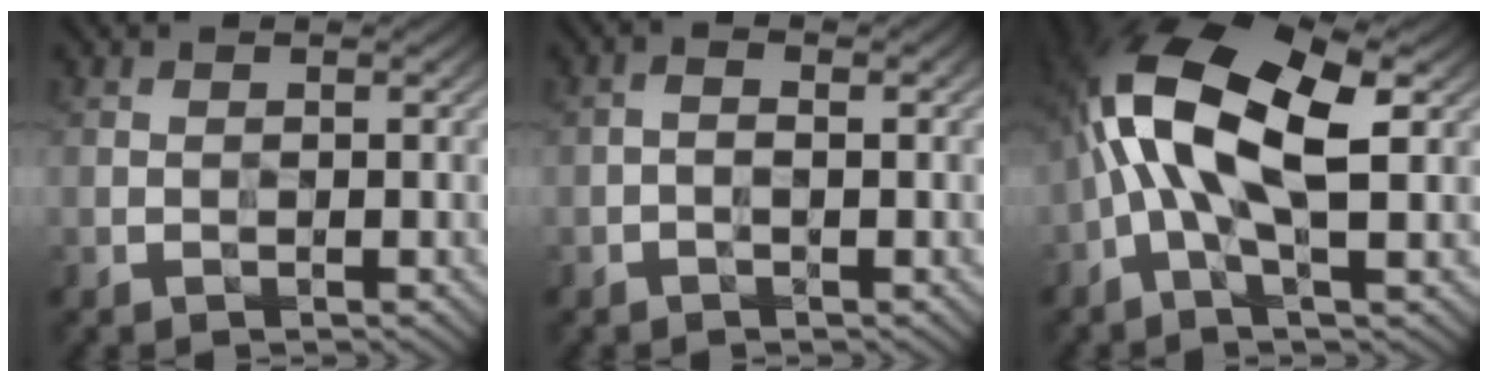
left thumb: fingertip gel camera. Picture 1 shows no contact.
{"total": 1.0, "force": [-0.3, -0.3, 0.8], "torque": [-0.019, 0.010, -0.012]}
{"total": 13.4, "force": [1.4, 5.4, 12.2], "torque": [-0.256, 0.027, 0.010]}